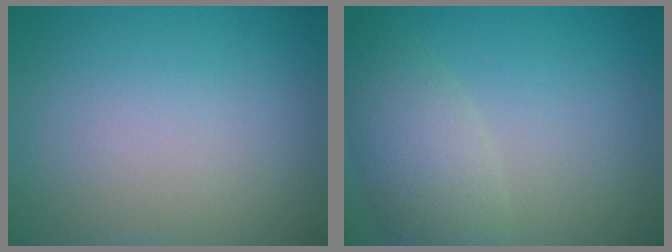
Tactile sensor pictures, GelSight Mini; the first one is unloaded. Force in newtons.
{"total": 4.3, "press": 4.3, "slide": 0.3}